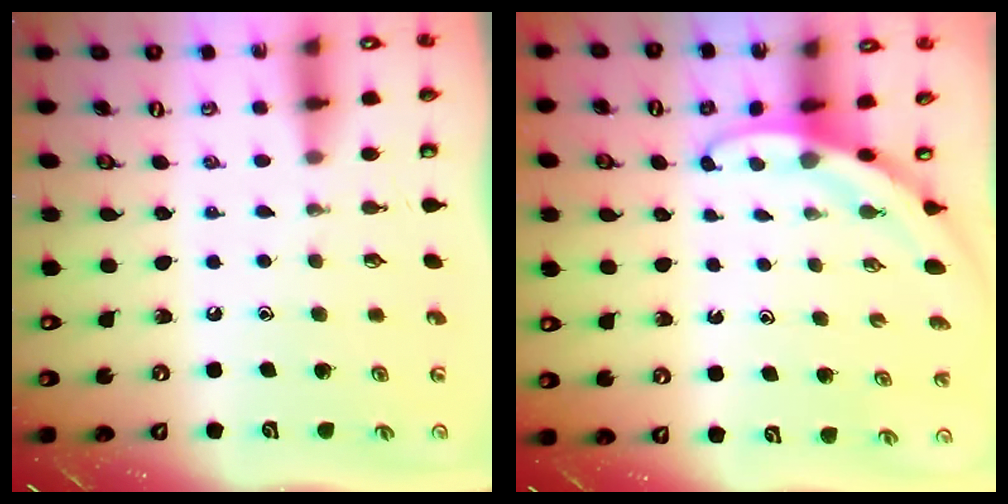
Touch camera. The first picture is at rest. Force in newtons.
{"total": 2.9, "press": 2.9, "slide": 0.1}